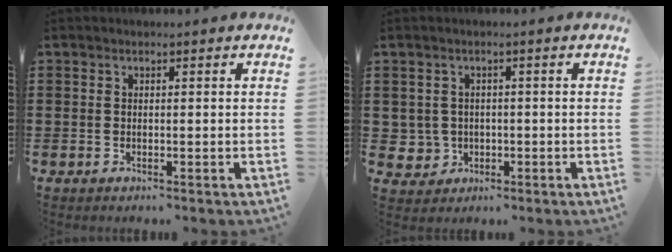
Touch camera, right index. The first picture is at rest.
{"total": 2.6, "force": [-0.1, 2.6, 0.2], "torque": [-0.018, 0.007, -0.005]}